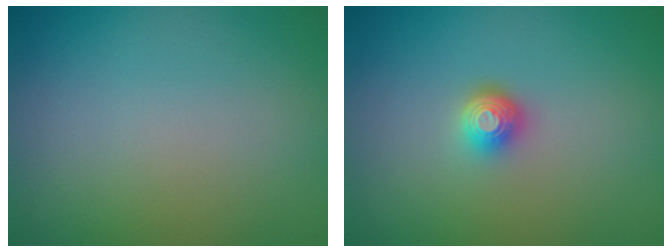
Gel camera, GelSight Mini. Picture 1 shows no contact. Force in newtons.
{"total": 2.0, "press": 1.5, "slide": 1.4}